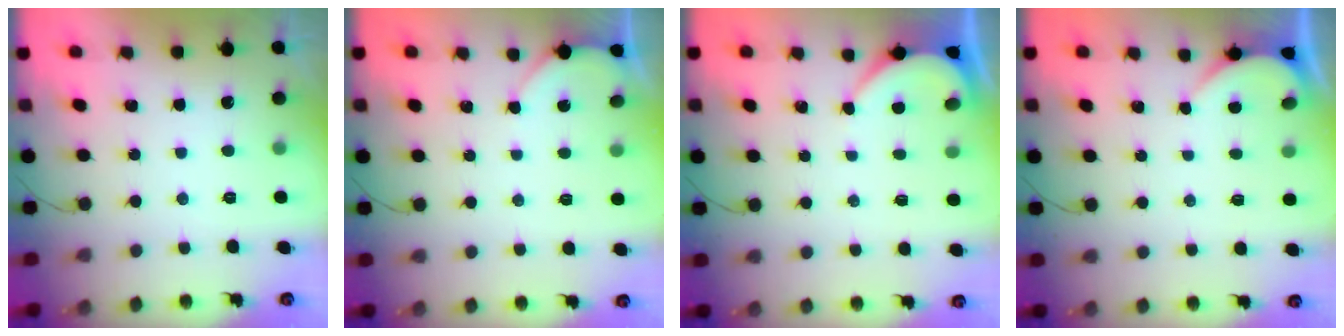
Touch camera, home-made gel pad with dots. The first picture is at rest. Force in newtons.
{"total": 2.1, "press": 2.1, "slide": 0.2}
{"total": 2.3, "press": 2.3, "slide": 0.2}
{"total": 2.3, "press": 2.3, "slide": 0.2}